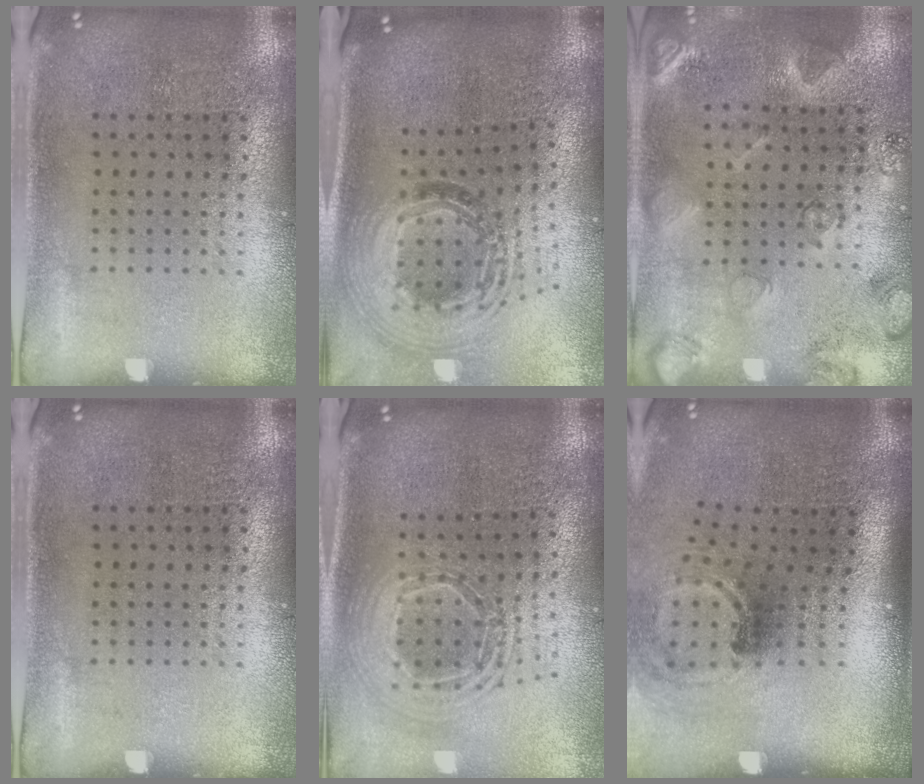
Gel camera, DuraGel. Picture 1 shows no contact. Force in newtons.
{"total": 1.9, "press": 1.5, "slide": 1.1}
{"total": 2.1, "press": 2.1, "slide": 0.4}
{"total": 0.0}
{"total": 2.1, "press": 1.7, "slide": 1.3}
{"total": 1.9, "press": 1.2, "slide": 1.4}